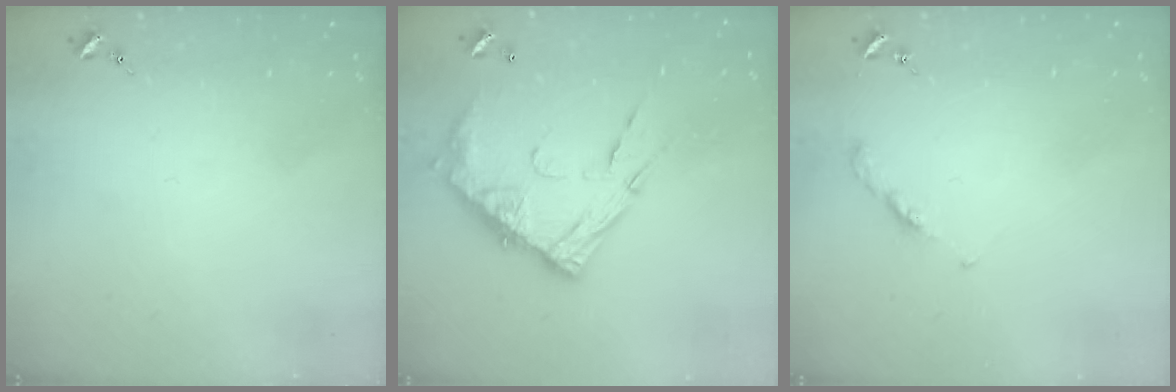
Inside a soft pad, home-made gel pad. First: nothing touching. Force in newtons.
{"total": 16.0, "press": 15.9, "slide": 1.4}
{"total": 3.5, "press": 3.5, "slide": 0.4}